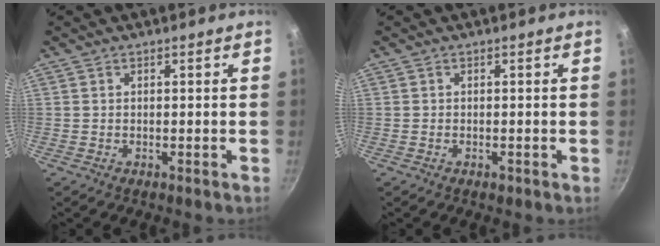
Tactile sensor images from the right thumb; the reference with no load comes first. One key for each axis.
{"total": 0.8, "fx": -0.4, "fy": 0.4, "fz": 0.5, "tx": -0.008, "ty": 0.001, "tz": -0.007}